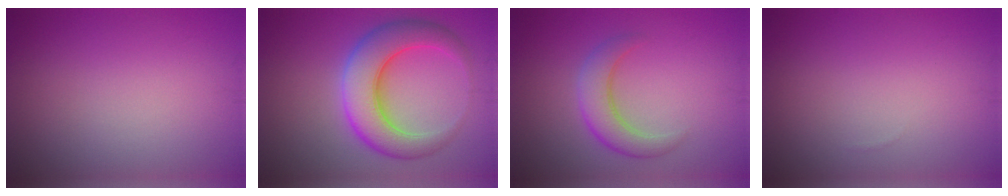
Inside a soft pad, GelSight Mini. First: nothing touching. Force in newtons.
{"total": 7.5, "press": 7.5, "slide": 0.2}
{"total": 3.8, "press": 3.8, "slide": 0.4}
{"total": 0.0}